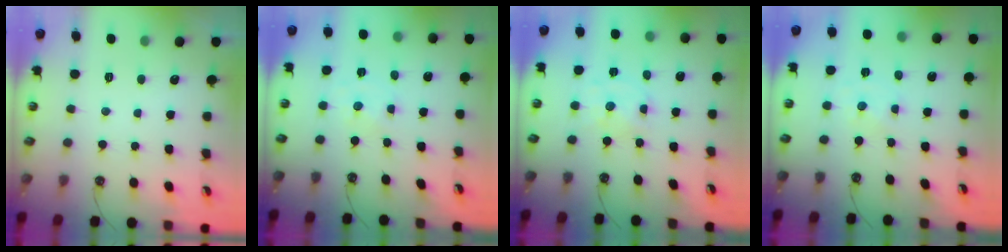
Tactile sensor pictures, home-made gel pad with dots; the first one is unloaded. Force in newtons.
{"total": 0.0}
{"total": 3.9, "press": 3.8, "slide": 1.0}
{"total": 0.0}